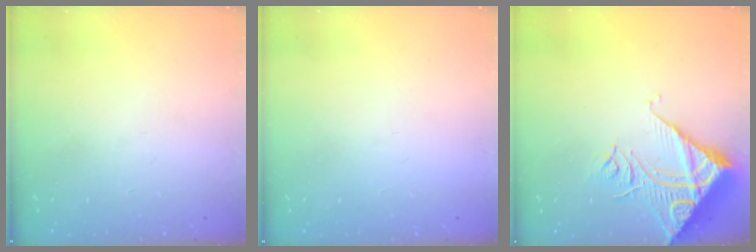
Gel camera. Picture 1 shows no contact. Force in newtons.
{"total": 1.5, "press": 1.5, "slide": 0.1}
{"total": 13.9, "press": 13.8, "slide": 1.7}